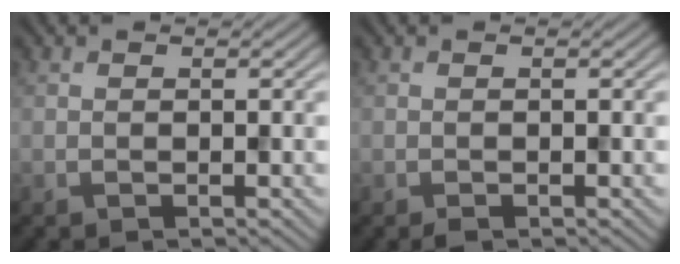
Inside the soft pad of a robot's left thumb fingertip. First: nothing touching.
{"total": 0.5, "force": [-0.4, 0.2, 0.3], "torque": [-0.006, -0.001, -0.005]}